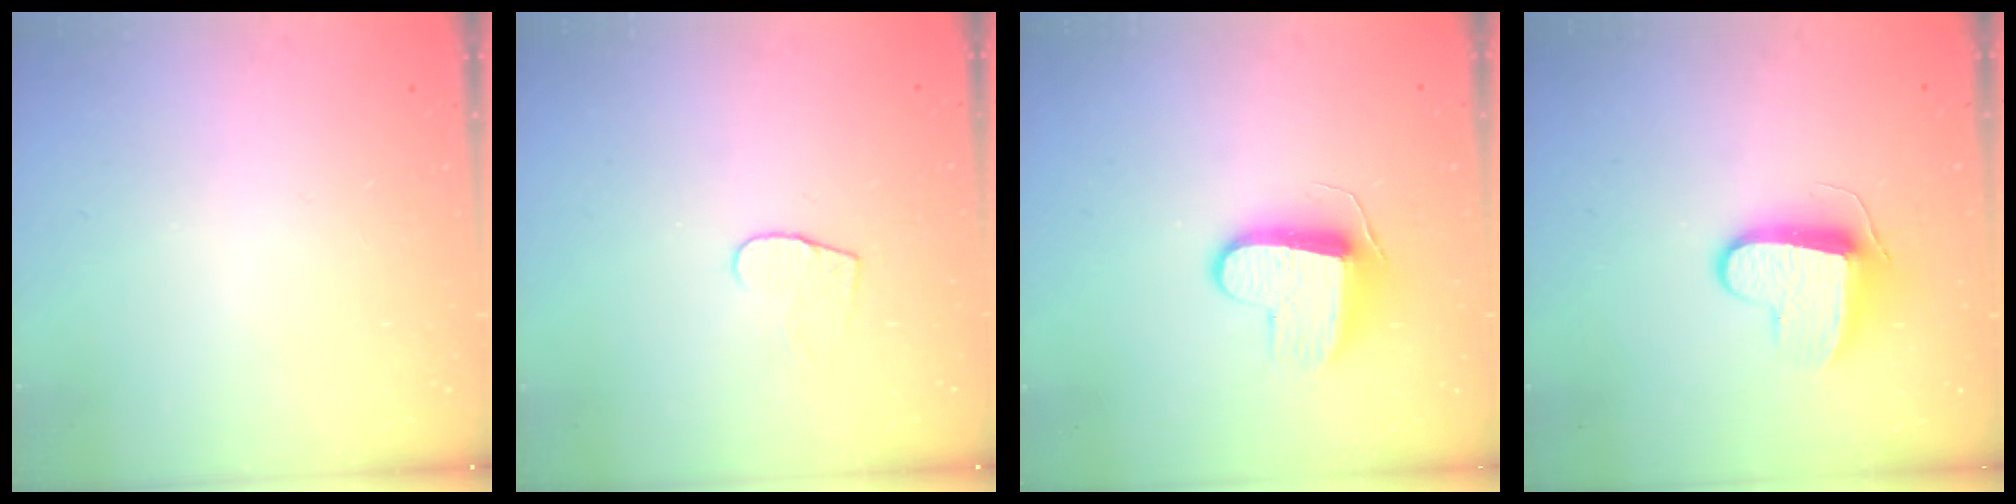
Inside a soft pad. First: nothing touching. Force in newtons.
{"total": 5.0, "press": 5.0, "slide": 0.4}
{"total": 9.6, "press": 9.6, "slide": 0.2}
{"total": 9.4, "press": 9.4, "slide": 0.5}